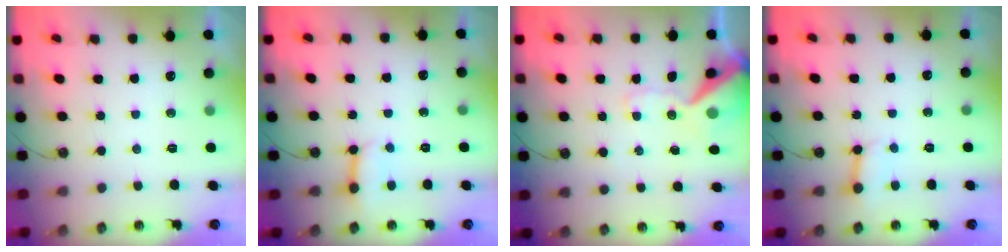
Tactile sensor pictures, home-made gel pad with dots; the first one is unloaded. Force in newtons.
{"total": 3.5, "press": 3.4, "slide": 0.5}
{"total": 12.4, "press": 12.3, "slide": 1.6}
{"total": 2.5, "press": 2.5, "slide": 0.0}